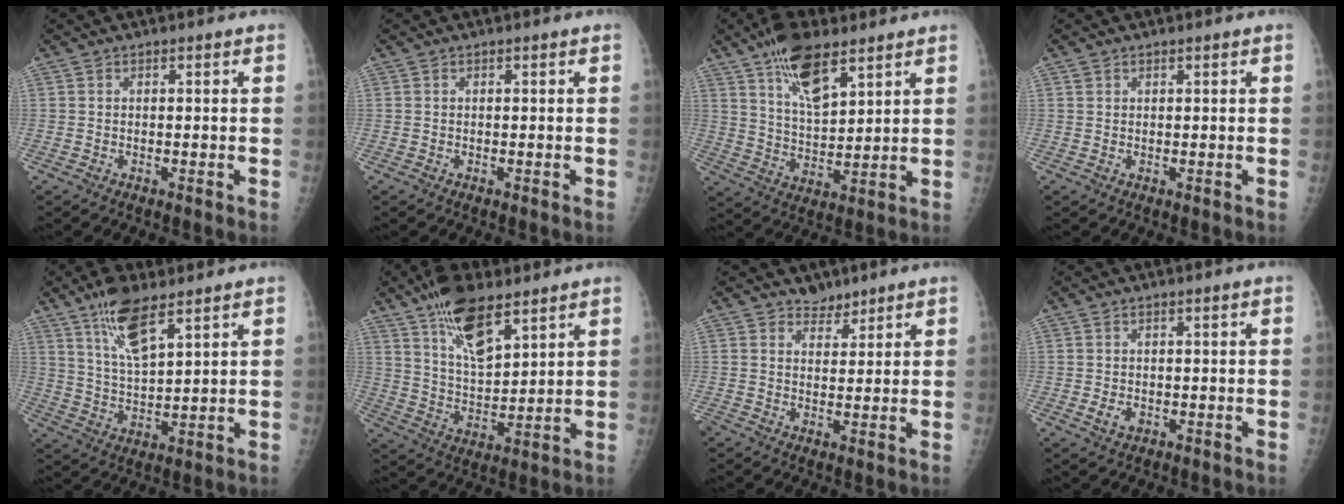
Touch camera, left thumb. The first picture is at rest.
{"total": 0.0}
{"total": 12.2, "force": [7.6, 5.0, 8.2], "torque": [-0.124, -0.034, 0.140]}
{"total": 1.0, "force": [0.6, 0.6, 0.3], "torque": [0.003, -0.002, 0.009]}
{"total": 9.8, "force": [6.3, 3.1, 6.8], "torque": [-0.119, -0.030, 0.125]}
{"total": 13.1, "force": [8.4, 5.2, 8.6], "torque": [-0.132, -0.041, 0.158]}
{"total": 3.2, "force": [2.6, 1.9, 0.1], "torque": [0.020, -0.018, 0.038]}
{"total": 2.0, "force": [-0.3, 1.4, 1.4], "torque": [-0.020, -0.002, -0.002]}